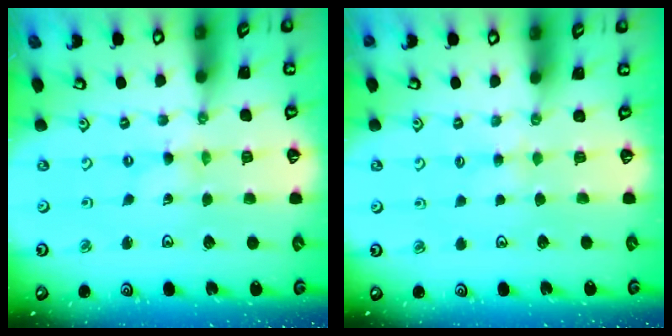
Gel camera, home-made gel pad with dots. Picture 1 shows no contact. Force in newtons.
{"total": 1.9, "press": 1.8, "slide": 0.3}